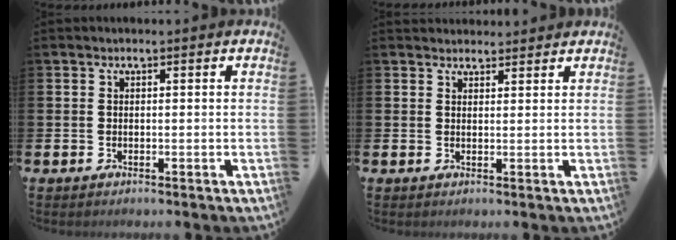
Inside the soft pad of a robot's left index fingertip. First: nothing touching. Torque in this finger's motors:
{"motor_torque": [-0.52, -0.89, 0.01, 0.01]}